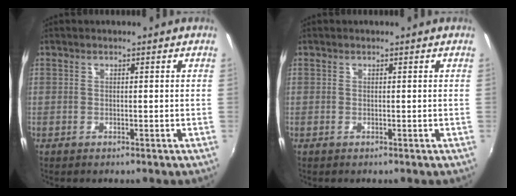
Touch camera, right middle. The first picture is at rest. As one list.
[{"total": 0.0}]